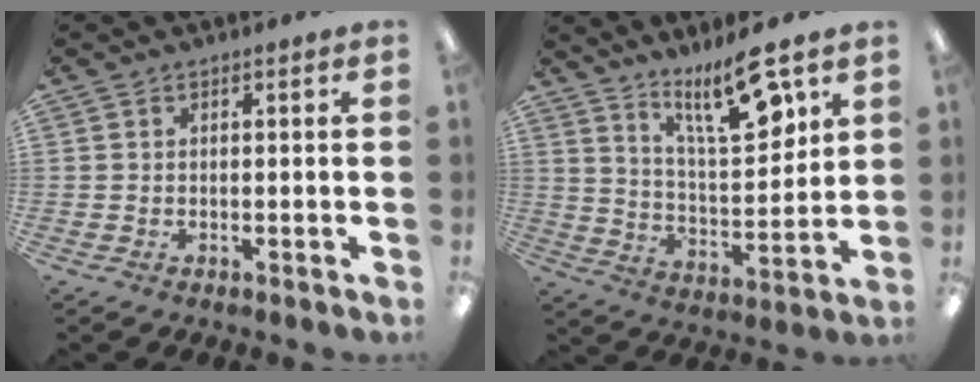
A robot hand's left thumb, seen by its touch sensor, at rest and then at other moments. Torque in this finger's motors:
{"motor_torque": [0.22, 0.08, -0.21, -0.08, 0.16]}